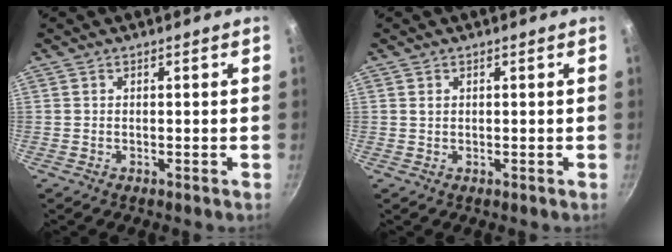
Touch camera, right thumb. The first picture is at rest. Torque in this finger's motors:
{"motor_torque": [-0.35, 0.49, 0.31, 0.17, 0.00]}